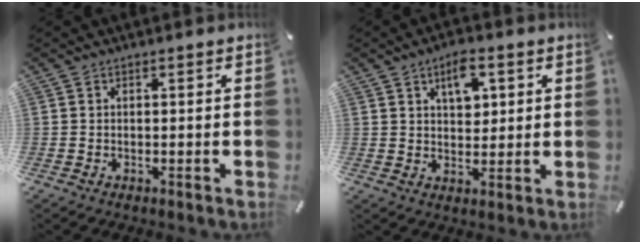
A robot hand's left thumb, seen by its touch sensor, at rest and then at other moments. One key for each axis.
{"total": 6.8, "fx": 2.9, "fy": 4.2, "fz": 4.5, "tx": -0.058, "ty": -0.004, "tz": 0.046}